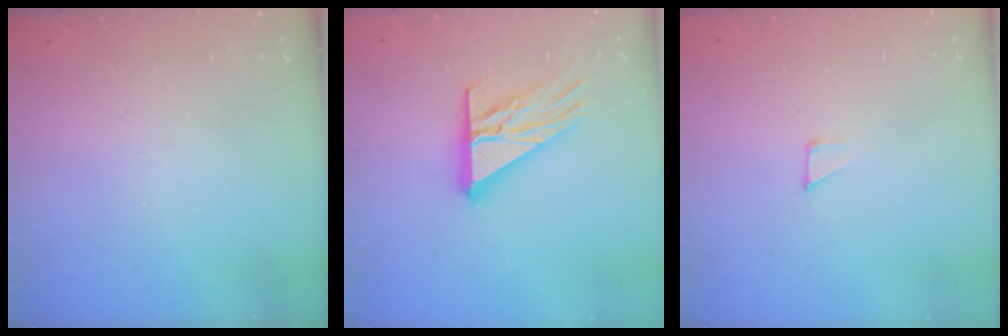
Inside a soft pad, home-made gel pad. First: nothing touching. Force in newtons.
{"total": 14.6, "press": 14.5, "slide": 1.4}
{"total": 4.3, "press": 4.2, "slide": 0.3}